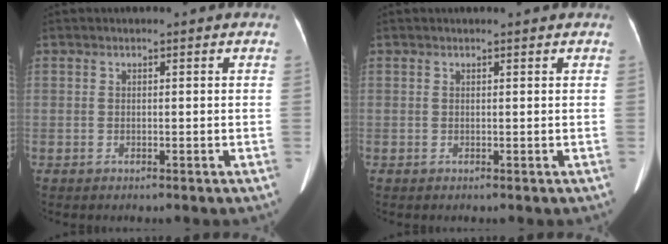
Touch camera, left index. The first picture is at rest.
{"total": 1.0, "force": [0.9, 0.0, 0.3], "torque": [-0.010, 0.007, 0.010]}